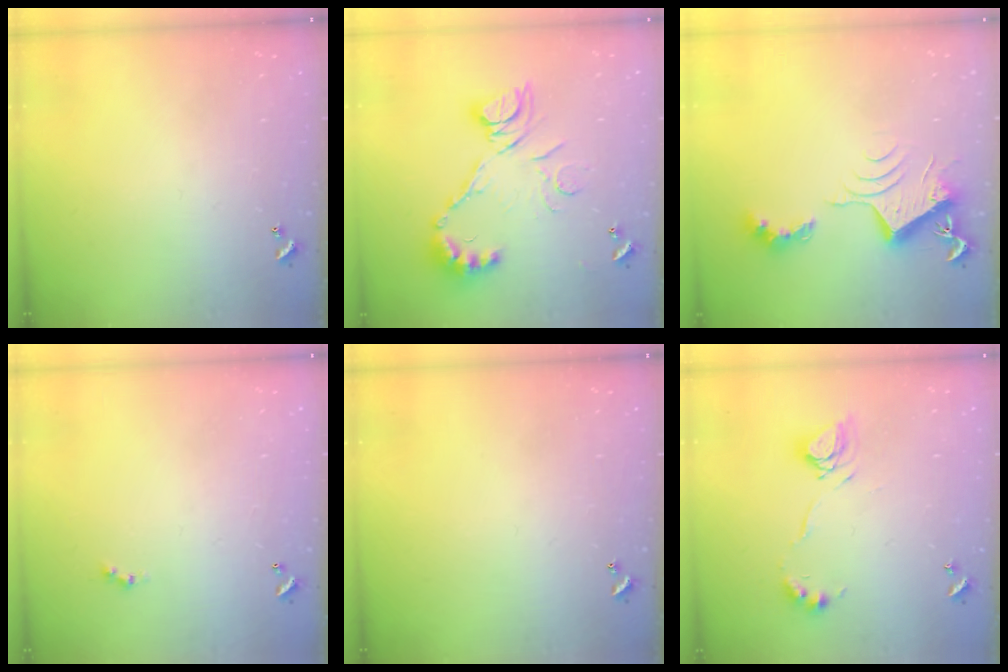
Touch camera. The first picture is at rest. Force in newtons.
{"total": 14.1, "press": 14.0, "slide": 1.4}
{"total": 11.1, "press": 11.0, "slide": 1.3}
{"total": 0.5, "press": 0.4, "slide": 0.3}
{"total": 0.0}
{"total": 12.5, "press": 12.5, "slide": 1.1}